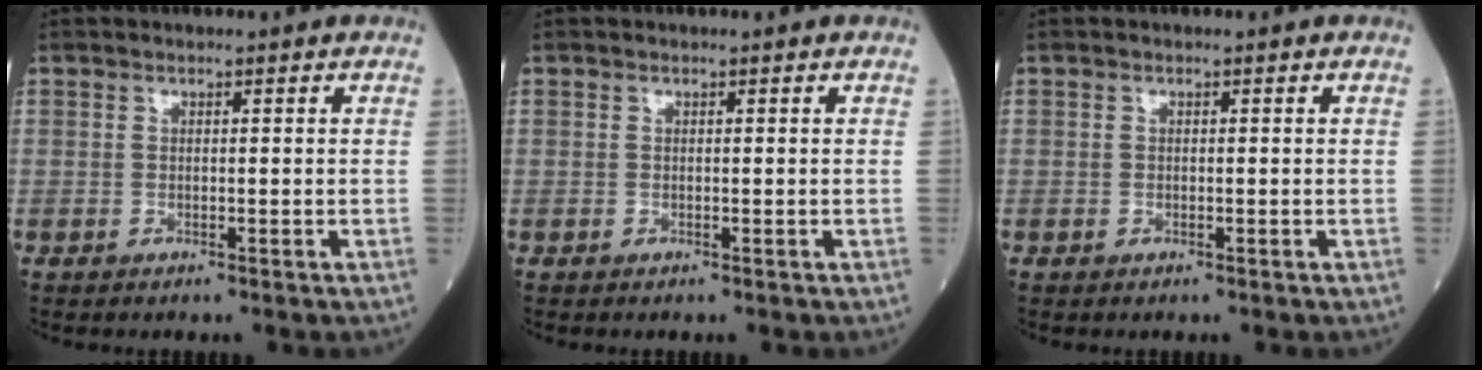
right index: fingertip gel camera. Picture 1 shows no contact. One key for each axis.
{"total": 0.0}
{"total": 0.0}